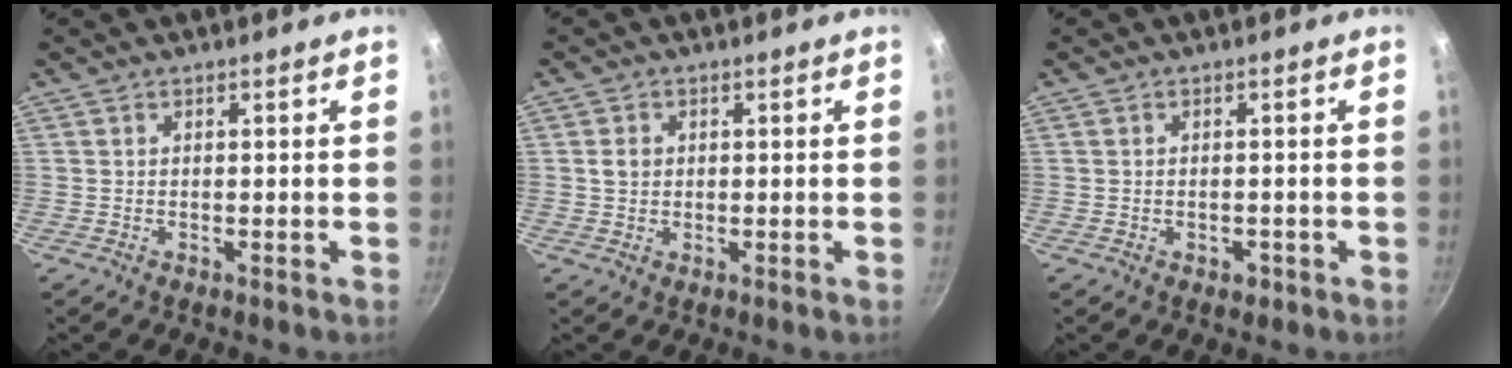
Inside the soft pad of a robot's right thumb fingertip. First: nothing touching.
{"total": 2.4, "force": [0.3, 2.0, 1.2], "torque": [-0.011, 0.004, 0.004]}
{"total": 1.8, "force": [-0.8, 1.2, 1.1], "torque": [-0.016, 0.003, -0.008]}